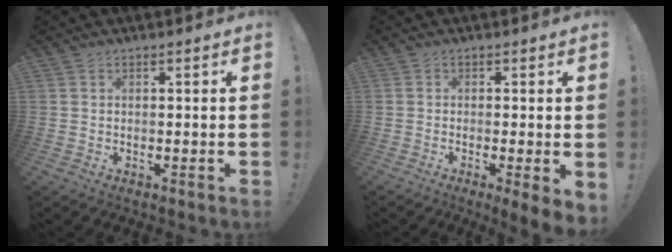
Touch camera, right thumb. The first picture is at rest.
{"total": 3.7, "force": [0.2, 0.2, 3.7], "torque": [-0.056, -0.006, 0.010]}